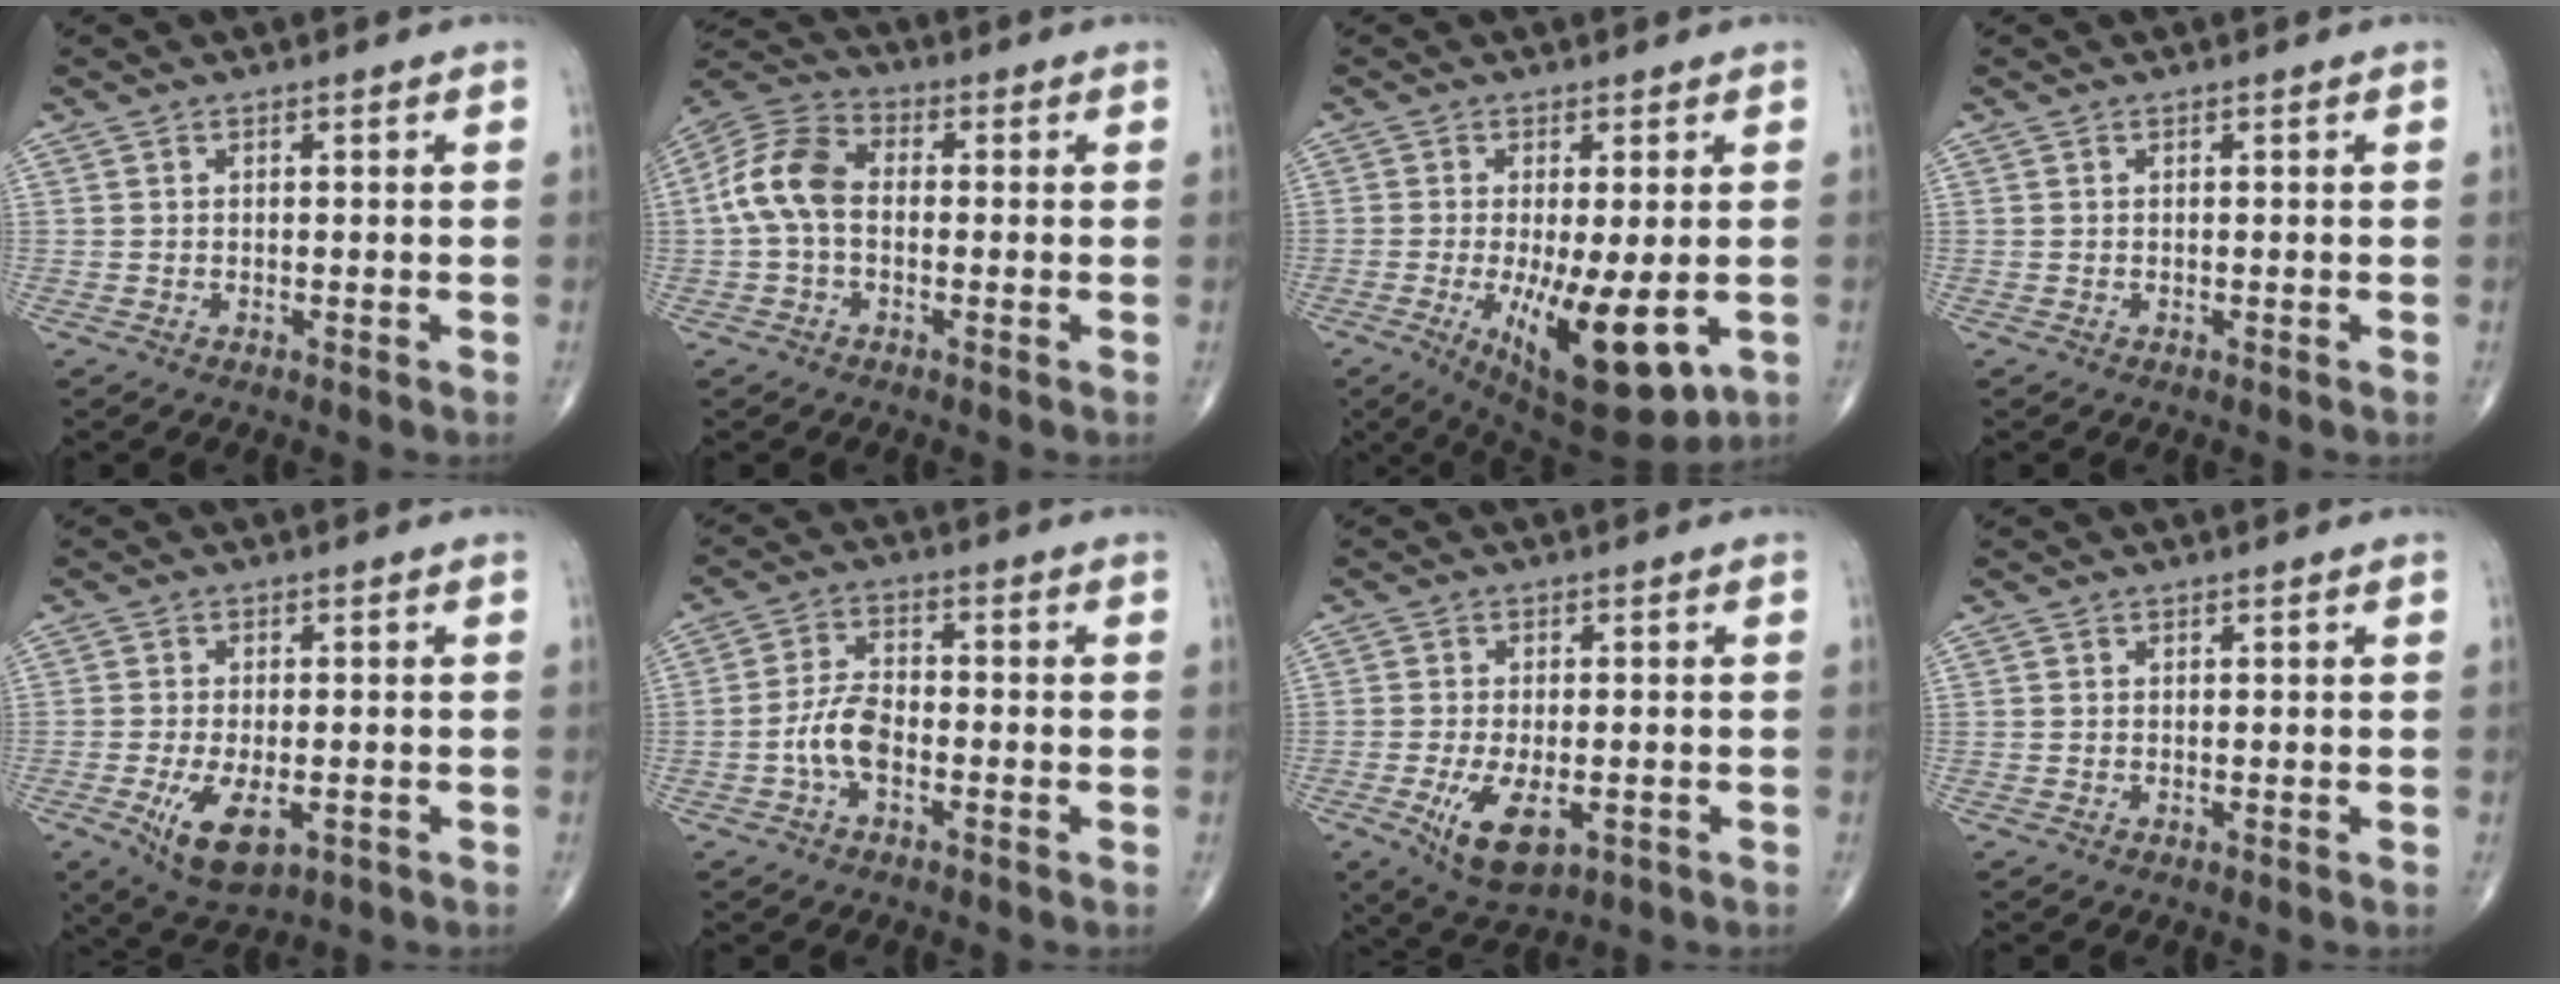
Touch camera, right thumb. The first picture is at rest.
{"total": 10.3, "force": [-0.4, 6.7, 7.8], "torque": [-0.158, 0.030, -0.021]}
{"total": 14.3, "force": [-3.5, 4.7, 13.1], "torque": [-0.207, -0.027, -0.037]}
{"total": 0.0}
{"total": 8.3, "force": [-2.8, 3.9, 6.8], "torque": [-0.122, -0.009, -0.037]}
{"total": 6.2, "force": [-2.2, 3.2, 4.8], "torque": [-0.092, 0.022, -0.047]}
{"total": 8.5, "force": [-2.8, 4.0, 6.9], "torque": [-0.124, -0.008, -0.038]}
{"total": 0.0}